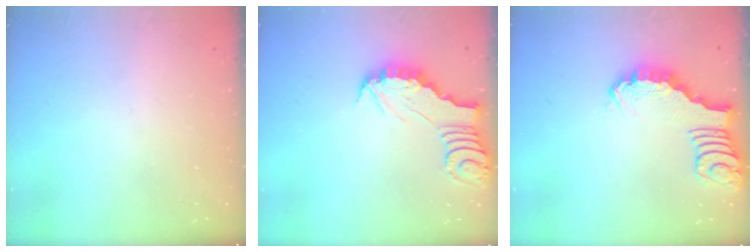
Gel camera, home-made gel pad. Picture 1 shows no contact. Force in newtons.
{"total": 3.0, "press": 3.0, "slide": 0.3}
{"total": 2.3, "press": 2.3, "slide": 0.3}